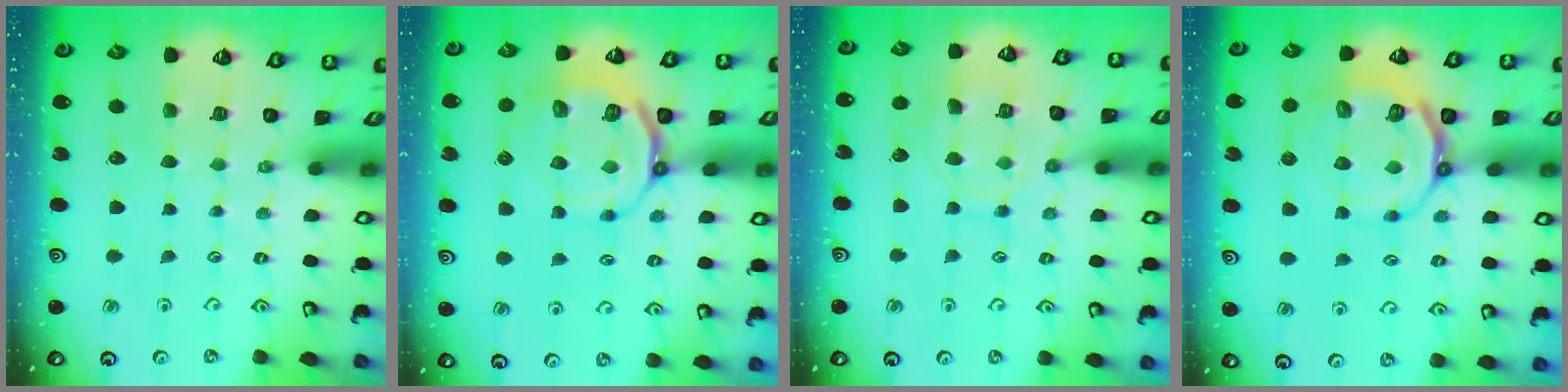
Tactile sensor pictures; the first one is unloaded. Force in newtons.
{"total": 10.7, "press": 10.3, "slide": 2.8}
{"total": 11.3, "press": 11.3, "slide": 0.8}
{"total": 11.1, "press": 10.7, "slide": 3.0}